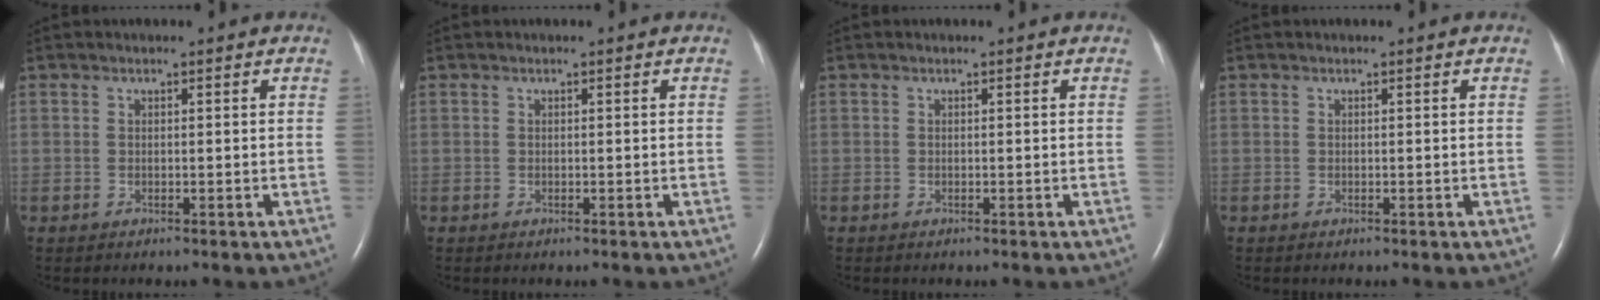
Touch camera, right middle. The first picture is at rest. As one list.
[{"total": 0.0}, {"total": 0.0}, {"total": 0.0}]